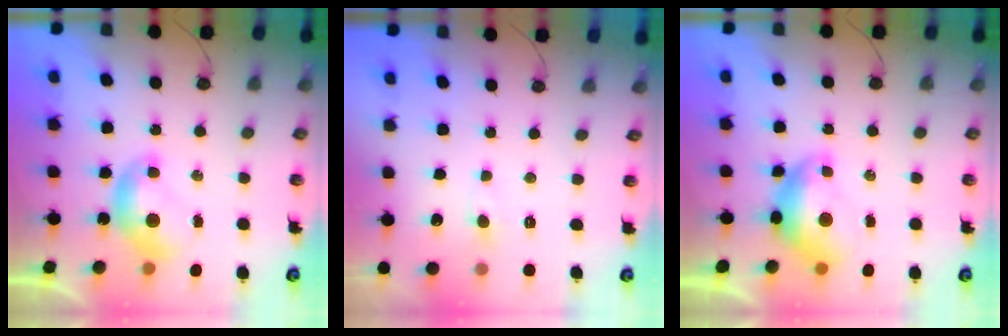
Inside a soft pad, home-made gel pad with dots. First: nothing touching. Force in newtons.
{"total": 1.6, "press": 1.6, "slide": 0.5}
{"total": 1.2, "press": 1.1, "slide": 0.4}